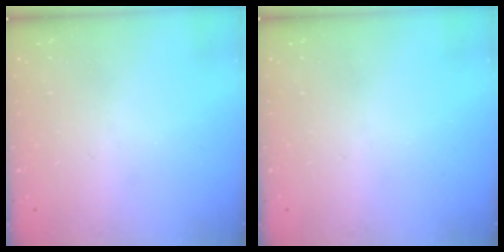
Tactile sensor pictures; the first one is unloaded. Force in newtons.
{"total": 0.0}